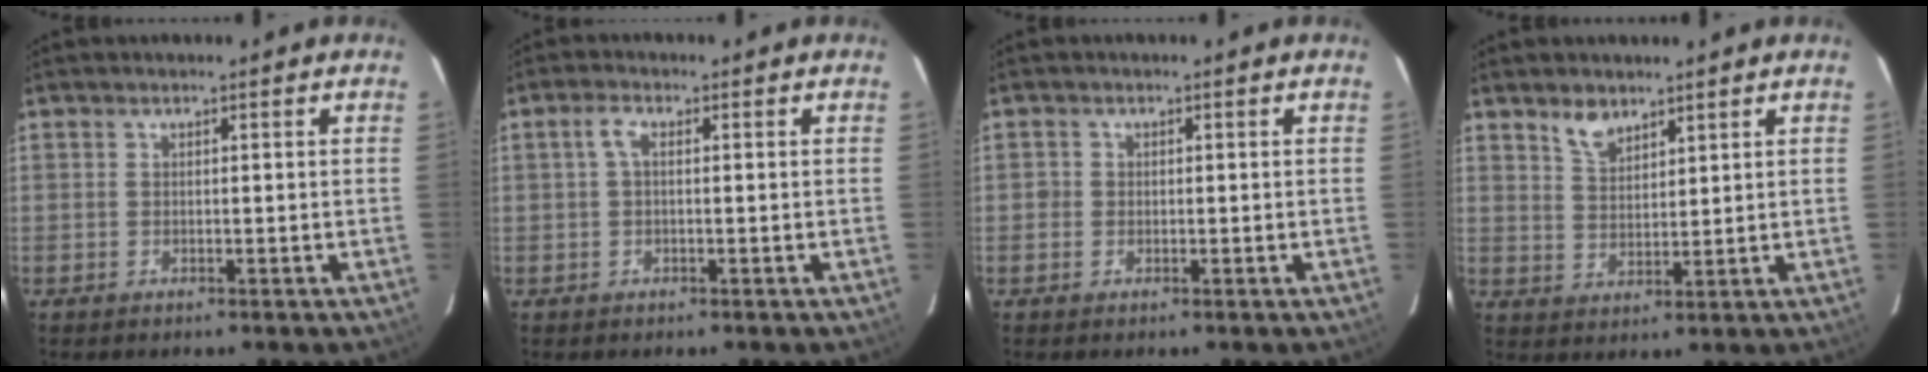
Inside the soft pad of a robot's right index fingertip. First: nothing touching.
{"total": 1.9, "force": [0.2, 0.9, 1.7], "torque": [-0.037, 0.008, 0.002]}
{"total": 1.2, "force": [-0.3, 1.1, 0.1], "torque": [-0.001, 0.001, -0.007]}
{"total": 4.3, "force": [3.4, 1.9, 1.8], "torque": [-0.030, 0.003, 0.066]}